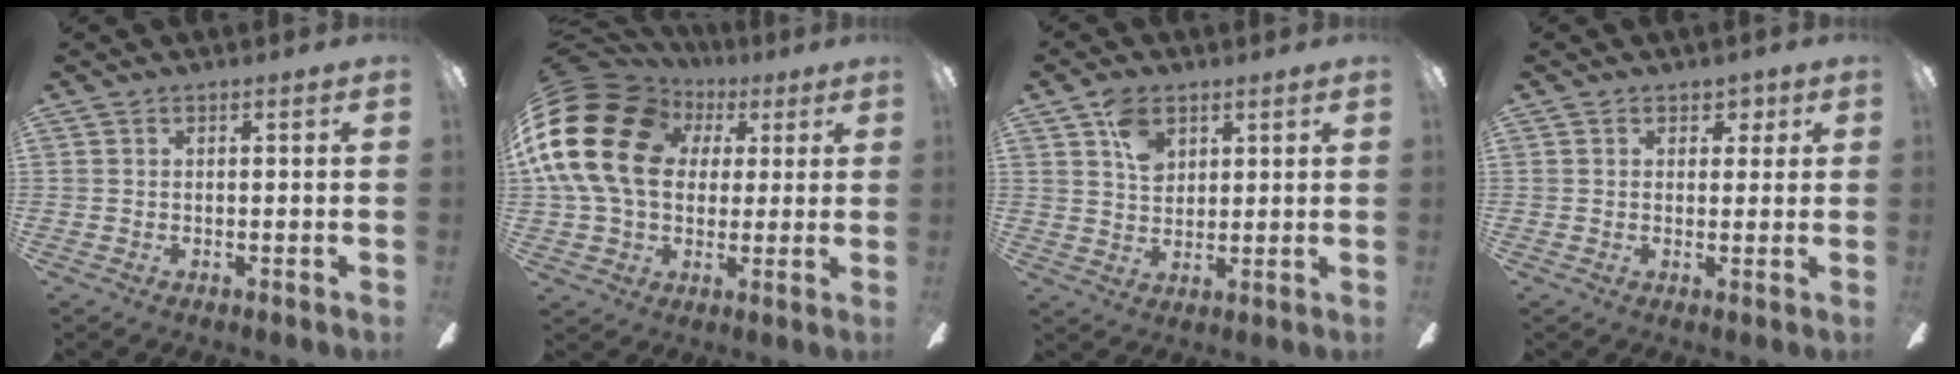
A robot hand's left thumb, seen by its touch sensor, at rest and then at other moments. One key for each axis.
{"total": 22.4, "fx": 3.9, "fy": 17.5, "fz": 13.5, "tx": -0.296, "ty": -0.006, "tz": 0.066}
{"total": 7.1, "fx": 3.5, "fy": 4.9, "fz": 3.9, "tx": -0.064, "ty": 0.002, "tz": 0.063}
{"total": 3.0, "fx": 1.3, "fy": 2.4, "fz": 1.1, "tx": -0.002, "ty": 0.001, "tz": 0.018}